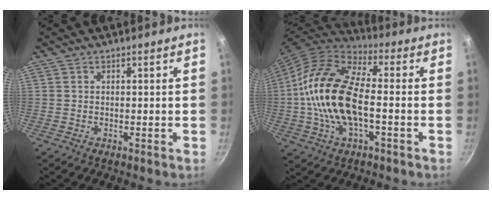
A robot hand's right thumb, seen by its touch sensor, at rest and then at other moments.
{"total": 18.6, "force": [-1.7, 9.2, 16.0], "torque": [-0.296, 0.034, -0.045]}